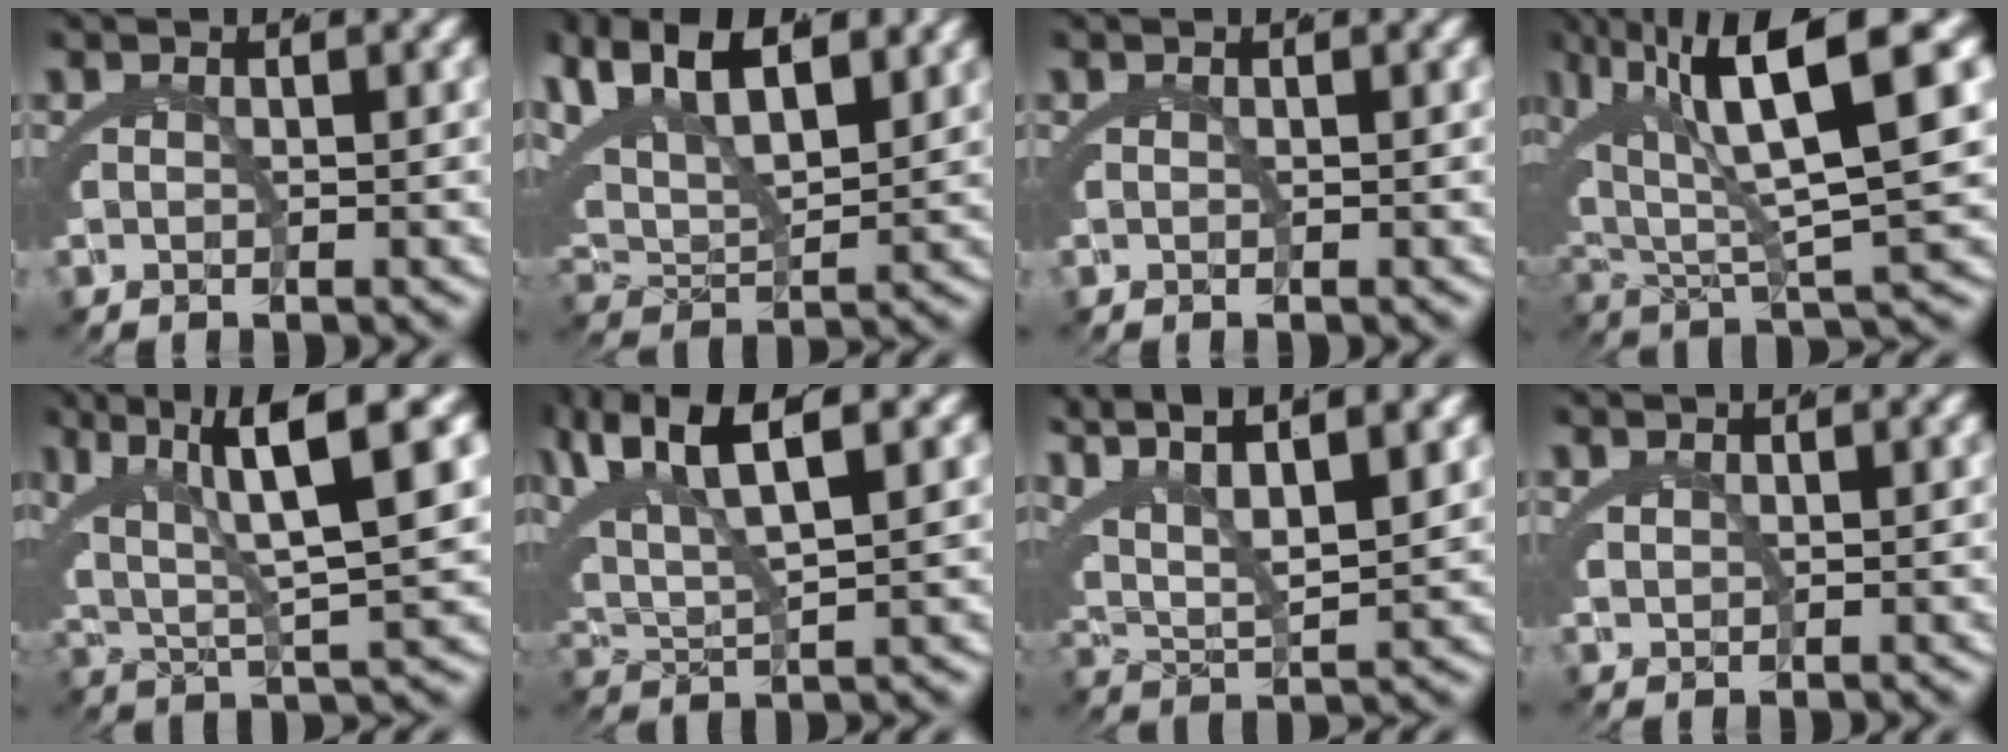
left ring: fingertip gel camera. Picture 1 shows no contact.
{"total": 10.2, "force": [4.4, 6.4, 6.6], "torque": [-0.140, 0.011, 0.065]}
{"total": 0.0}
{"total": 11.7, "force": [3.7, 4.8, 10.0], "torque": [-0.176, 0.002, 0.070]}
{"total": 9.5, "force": [3.4, 3.5, 8.2], "torque": [-0.134, 0.007, 0.056]}
{"total": 9.0, "force": [4.6, 4.4, 6.5], "torque": [-0.134, 0.012, 0.075]}
{"total": 9.1, "force": [4.9, 5.0, 5.9], "torque": [-0.121, 0.014, 0.069]}
{"total": 0.7, "force": [0.6, -0.4, 0.1], "torque": [-0.001, -0.007, 0.019]}